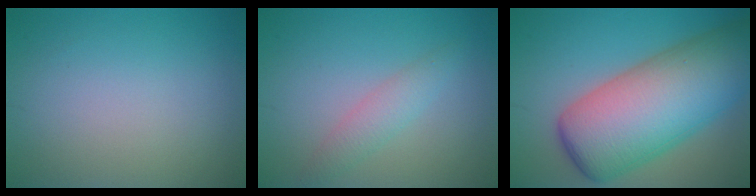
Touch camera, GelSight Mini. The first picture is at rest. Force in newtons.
{"total": 2.1, "press": 2.1, "slide": 0.1}
{"total": 13.2, "press": 13.2, "slide": 0.4}